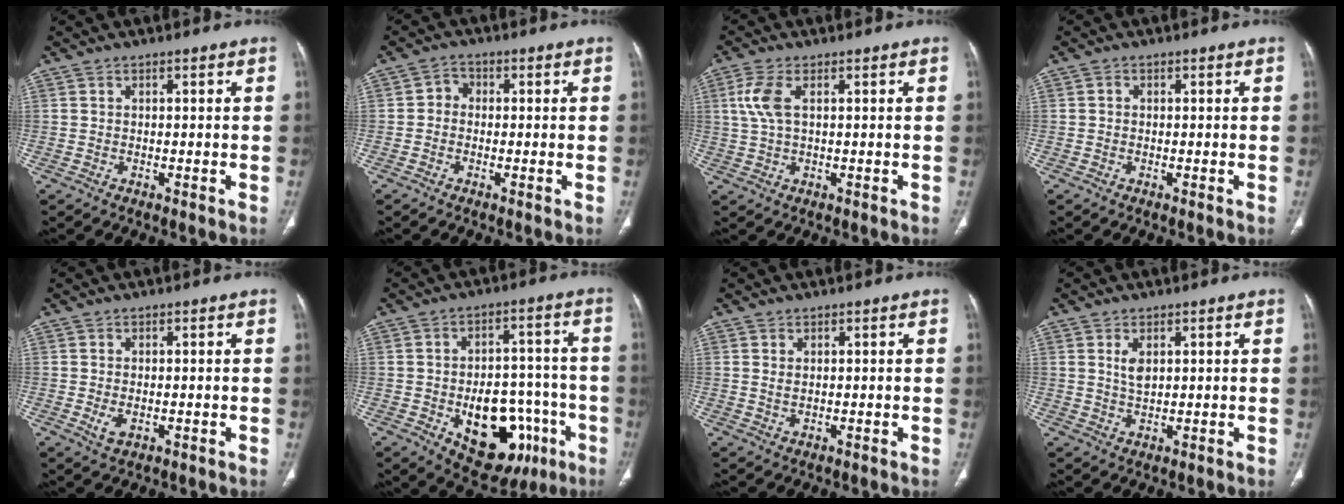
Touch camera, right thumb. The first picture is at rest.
{"total": 2.5, "force": [-0.4, 2.1, 1.2], "torque": [-0.006, 0.008, -0.017]}
{"total": 5.3, "force": [1.4, 2.3, 4.5], "torque": [-0.123, 0.009, 0.030]}
{"total": 0.6, "force": [-0.1, 0.5, 0.2], "torque": [-0.003, 0.002, -0.005]}
{"total": 2.6, "force": [-0.5, 1.5, 2.0], "torque": [-0.041, -0.005, -0.004]}
{"total": 18.6, "force": [-6.7, 11.3, 13.2], "torque": [-0.142, 0.037, -0.076]}
{"total": 1.3, "force": [0.6, 0.7, 1.0], "torque": [-0.021, -0.002, 0.018]}
{"total": 3.0, "force": [1.2, 1.5, 2.3], "torque": [-0.039, -0.008, 0.028]}